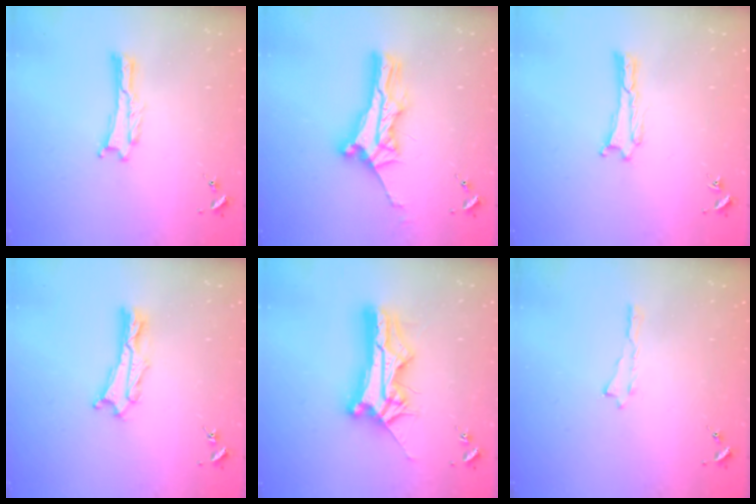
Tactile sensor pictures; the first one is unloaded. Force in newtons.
{"total": 7.4, "press": 7.4, "slide": 0.6}
{"total": 0.0}
{"total": 2.4, "press": 2.4, "slide": 0.3}
{"total": 13.0, "press": 12.9, "slide": 1.2}
{"total": 0.0}